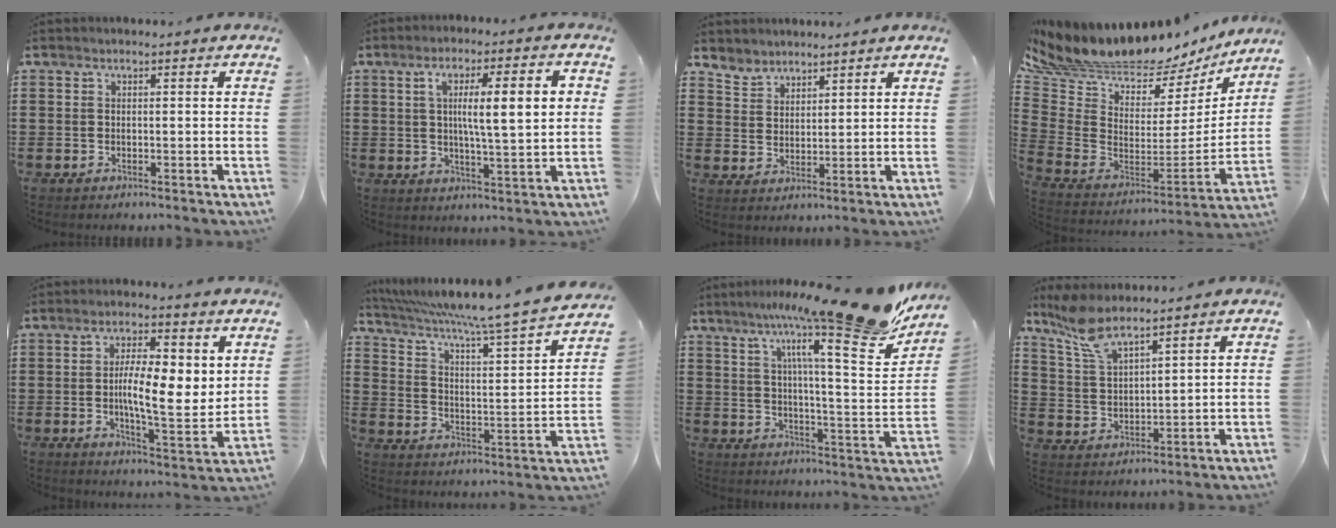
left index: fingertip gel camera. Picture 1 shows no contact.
{"total": 9.0, "force": [1.6, 1.9, 8.6], "torque": [-0.150, 0.001, 0.016]}
{"total": 3.7, "force": [3.5, 1.2, -0.5], "torque": [-0.005, -0.006, 0.067]}
{"total": 8.1, "force": [7.7, 1.7, 1.9], "torque": [-0.082, -0.068, 0.133]}
{"total": 9.0, "force": [1.4, 3.0, 8.4], "torque": [-0.134, -0.010, 0.019]}
{"total": 7.0, "force": [5.9, -0.6, 3.8], "torque": [-0.098, -0.050, 0.089]}
{"total": 17.0, "force": [13.3, -0.1, 10.6], "torque": [-0.166, -0.093, 0.198]}
{"total": 7.0, "force": [5.9, 1.6, 3.3], "torque": [-0.084, -0.011, 0.110]}